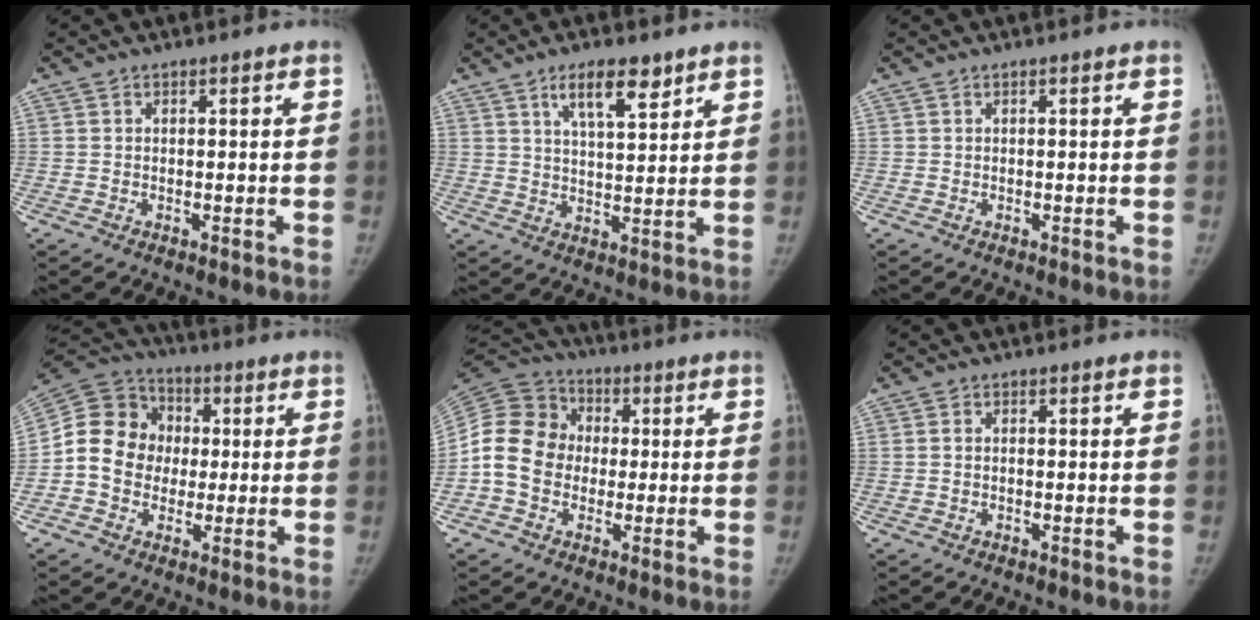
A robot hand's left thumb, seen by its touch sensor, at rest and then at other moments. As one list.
[{"total": 8.0, "force": [5.0, 2.8, 5.6], "torque": [-0.076, -0.030, 0.085]}, {"total": 0.0}, {"total": 13.3, "force": [-0.3, 11.7, 6.2], "torque": [-0.098, 0.029, -0.015]}, {"total": 13.6, "force": [-0.8, 11.5, 7.3], "torque": [-0.131, 0.031, -0.026]}, {"total": 0.7, "force": [-0.3, 0.4, 0.5], "torque": [-0.009, 0.003, -0.006]}]